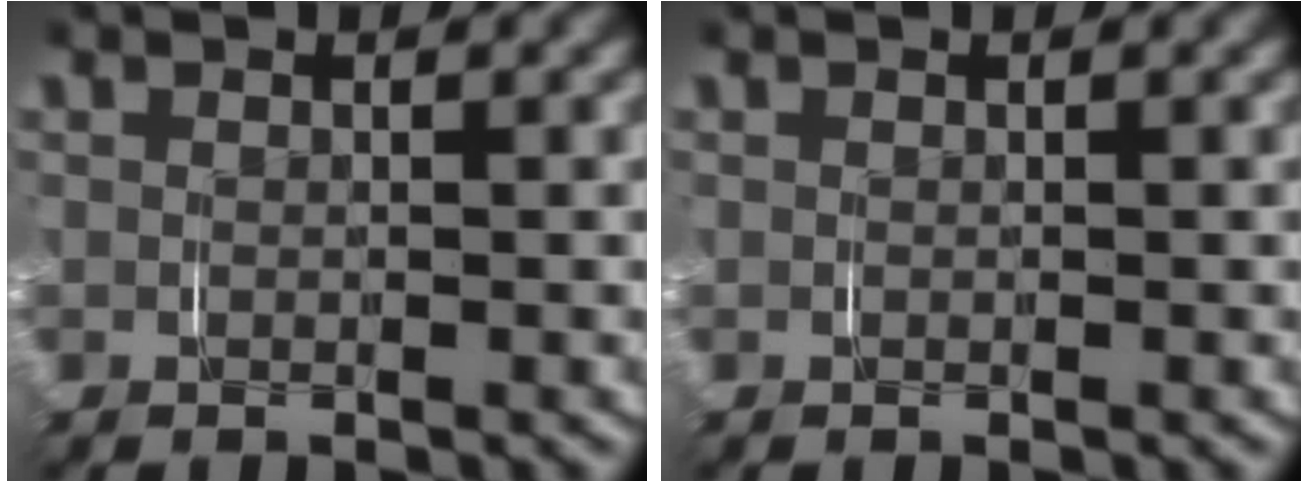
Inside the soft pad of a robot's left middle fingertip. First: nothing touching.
{"total": 0.0}